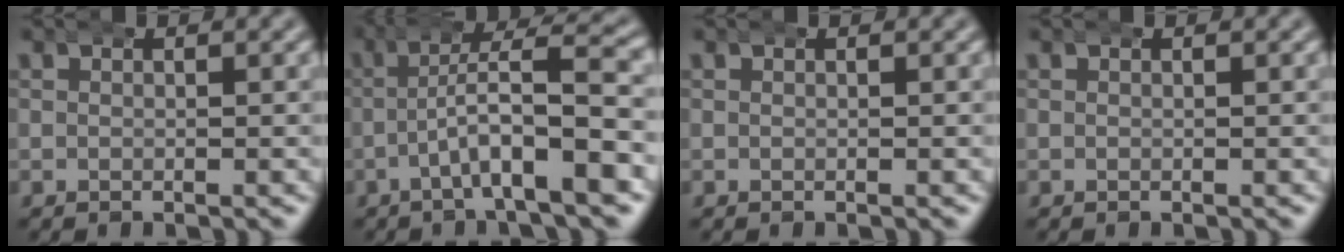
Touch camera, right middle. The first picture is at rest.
{"total": 6.3, "force": [-1.3, 1.5, 6.0], "torque": [-0.090, 0.010, -0.022]}
{"total": 0.0}
{"total": 0.0}